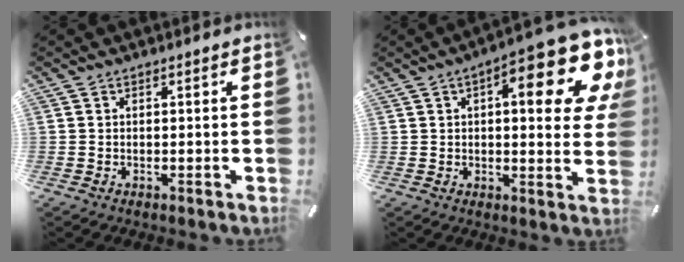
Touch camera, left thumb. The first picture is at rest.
{"total": 18.9, "force": [8.6, 6.6, 15.5], "torque": [-0.193, -0.056, 0.128]}